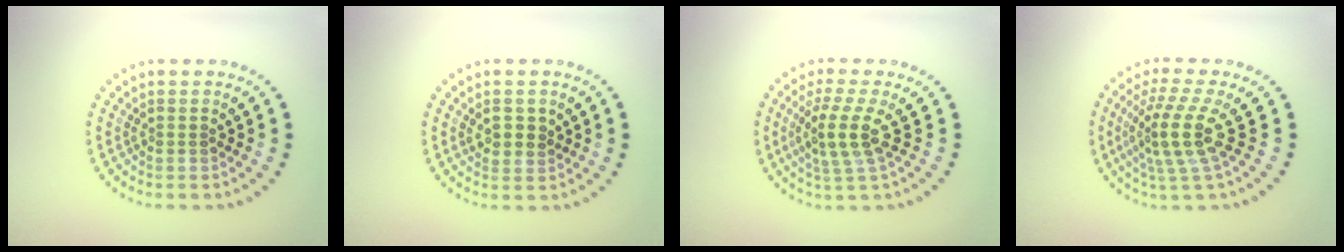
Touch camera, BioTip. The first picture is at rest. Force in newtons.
{"total": 1.7, "press": 1.5, "slide": 0.6}
{"total": 3.6, "press": 3.0, "slide": 2.0}
{"total": 4.5, "press": 3.4, "slide": 3.0}